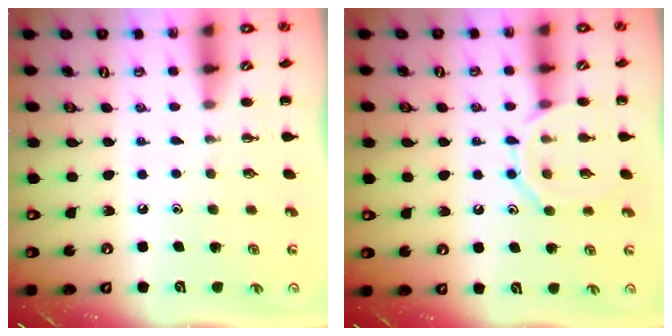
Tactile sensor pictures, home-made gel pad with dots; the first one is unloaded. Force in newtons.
{"total": 10.5, "press": 10.5, "slide": 0.6}